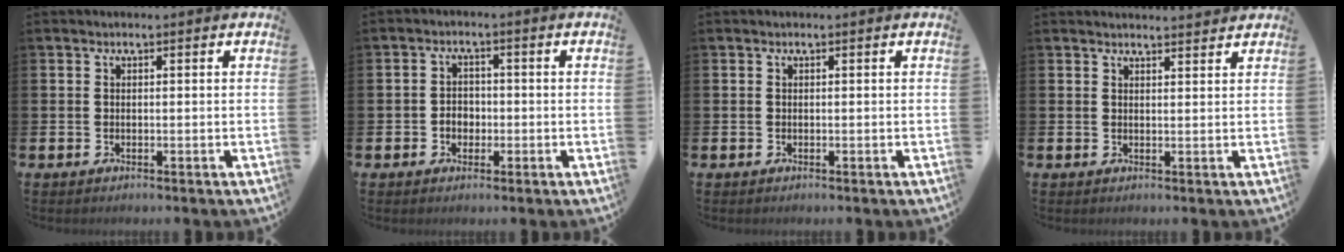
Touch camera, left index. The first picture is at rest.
{"total": 2.6, "force": [-0.8, 2.1, 1.3], "torque": [-0.019, 0.003, -0.020]}
{"total": 0.0}
{"total": 1.8, "force": [1.8, 0.0, -0.1], "torque": [0.008, -0.014, 0.031]}